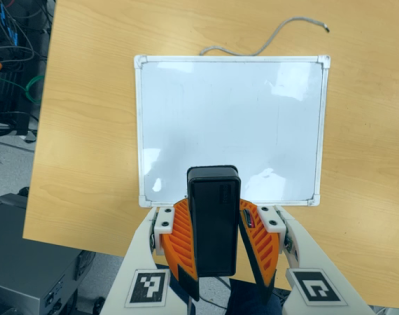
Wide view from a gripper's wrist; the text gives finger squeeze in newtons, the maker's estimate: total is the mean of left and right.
{"total": 7.4, "left": 7.9, "right": 6.9}